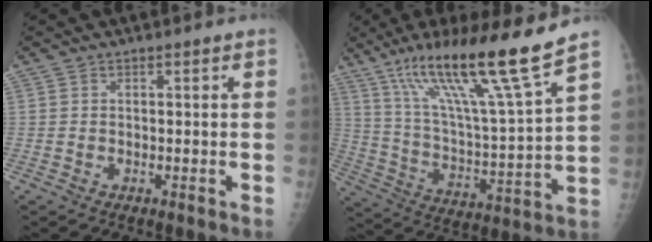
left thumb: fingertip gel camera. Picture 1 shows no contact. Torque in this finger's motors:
{"motor_torque": [0.53, 0.40, 1.43, -1.35, 0.46]}